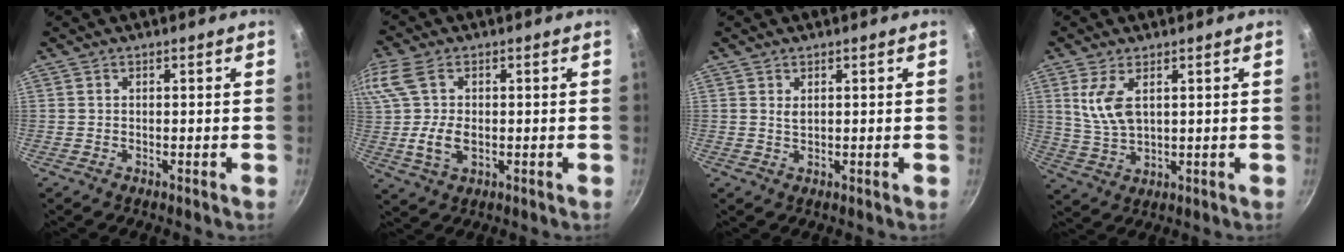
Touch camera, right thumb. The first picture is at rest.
{"total": 10.4, "force": [0.5, 6.4, 8.1], "torque": [-0.164, -0.001, 0.003]}
{"total": 1.3, "force": [0.5, 0.7, 1.0], "torque": [-0.016, -0.004, 0.010]}
{"total": 7.1, "force": [2.5, 3.5, 5.7], "torque": [-0.110, -0.020, 0.056]}